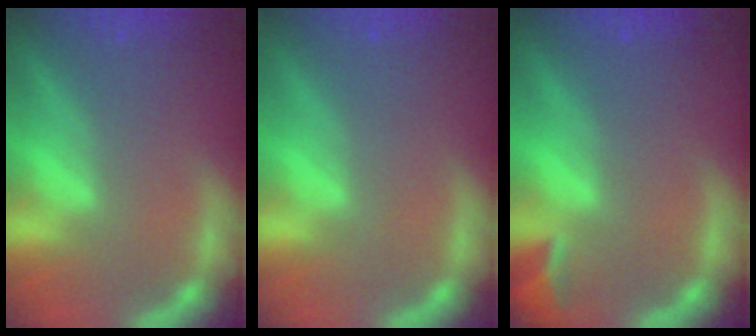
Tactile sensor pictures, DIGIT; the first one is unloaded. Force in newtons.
{"total": 0.0}
{"total": 1.9}